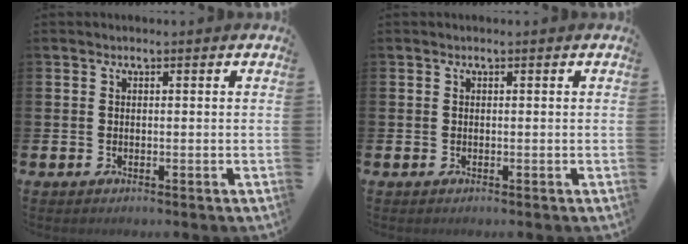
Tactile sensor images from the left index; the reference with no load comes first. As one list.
[{"total": 0.0}]